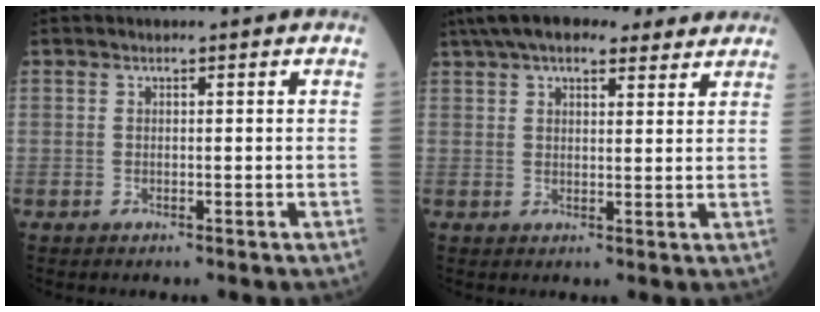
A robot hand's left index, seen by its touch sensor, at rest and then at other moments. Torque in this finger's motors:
{"motor_torque": [0.40, -1.74, -0.15, 0.13]}